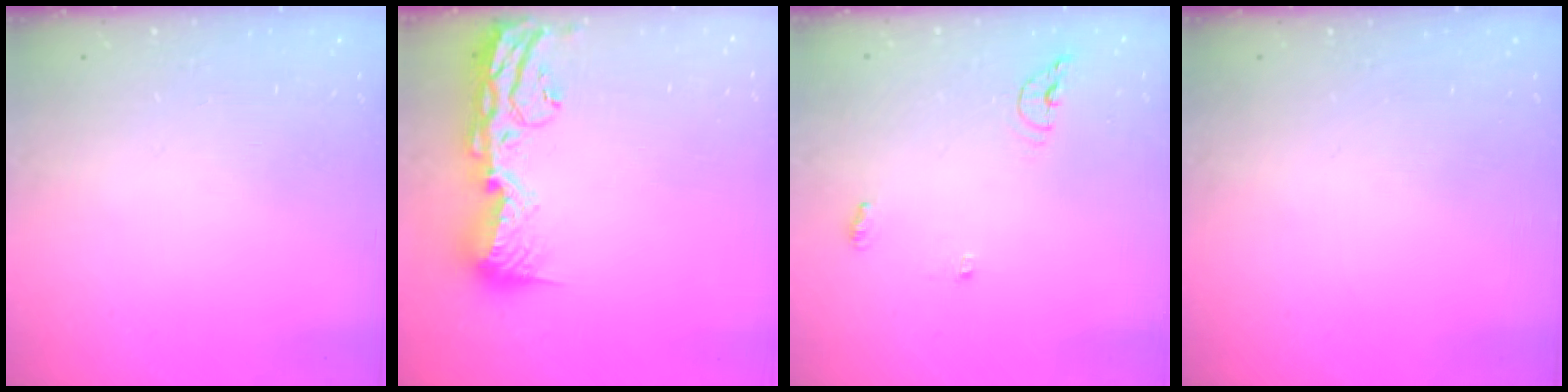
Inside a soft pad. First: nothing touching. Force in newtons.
{"total": 16.3, "press": 15.9, "slide": 3.5}
{"total": 5.9, "press": 5.8, "slide": 1.0}
{"total": 0.0}